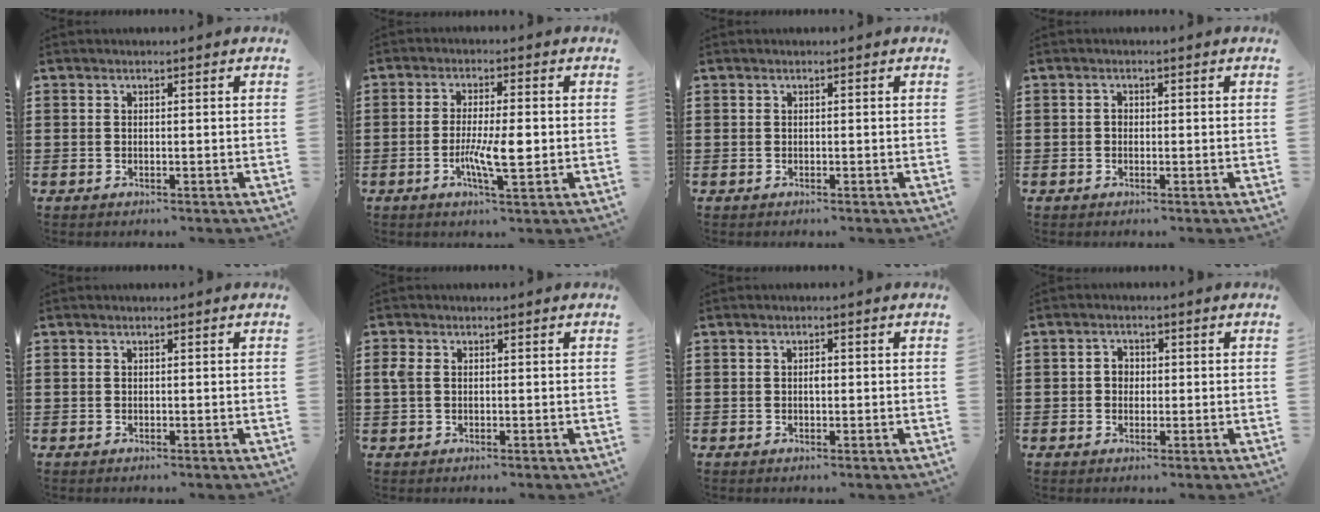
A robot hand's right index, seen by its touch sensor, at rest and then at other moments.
{"total": 7.4, "force": [-1.3, 1.7, 7.1], "torque": [-0.134, -0.006, -0.024]}
{"total": 0.0}
{"total": 0.8, "force": [-0.2, 0.6, 0.4], "torque": [-0.011, 0.000, -0.004]}
{"total": 0.0}
{"total": 2.1, "force": [0.3, 1.5, 1.4], "torque": [-0.047, 0.002, 0.000]}
{"total": 0.9, "force": [-0.1, 0.3, 0.9], "torque": [-0.019, -0.003, -0.001]}
{"total": 1.8, "force": [-0.2, 1.6, 0.8], "torque": [-0.020, 0.007, -0.006]}